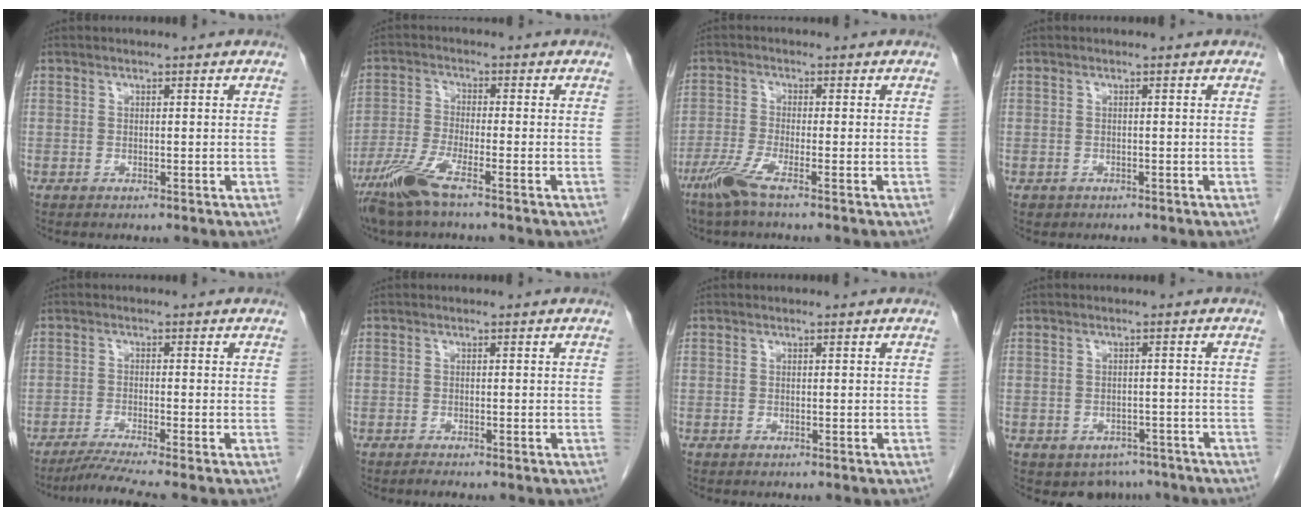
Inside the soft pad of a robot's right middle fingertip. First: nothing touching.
{"total": 6.6, "force": [-4.6, 0.3, 4.7], "torque": [-0.109, -0.016, -0.096]}
{"total": 4.4, "force": [-3.1, -0.2, 3.2], "torque": [-0.073, -0.013, -0.069]}
{"total": 0.6, "force": [-0.3, 0.6, 0.0], "torque": [-0.007, 0.003, 0.000]}
{"total": 5.2, "force": [-4.3, -1.5, 2.6], "torque": [-0.048, -0.020, -0.078]}
{"total": 0.7, "force": [-0.6, 0.0, 0.2], "torque": [-0.009, -0.002, -0.010]}
{"total": 0.0}
{"total": 4.8, "force": [-3.5, 3.2, 0.7], "torque": [0.004, 0.007, -0.042]}